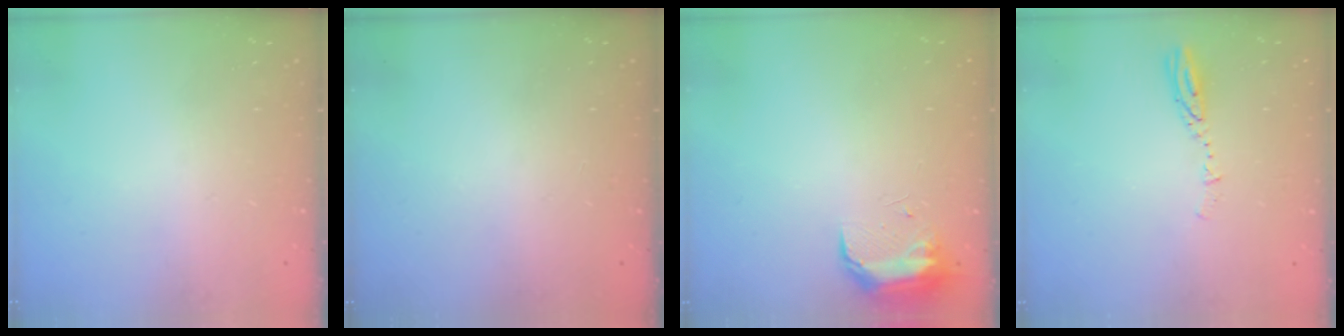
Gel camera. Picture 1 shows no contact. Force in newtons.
{"total": 0.0}
{"total": 8.9, "press": 8.8, "slide": 1.1}
{"total": 3.4, "press": 3.4, "slide": 0.2}